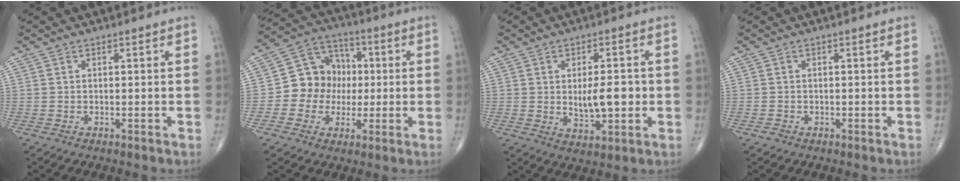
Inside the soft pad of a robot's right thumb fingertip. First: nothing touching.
{"total": 11.3, "force": [-0.5, 10.1, 5.1], "torque": [-0.037, 0.031, -0.017]}
{"total": 7.9, "force": [-0.2, 3.9, 6.9], "torque": [-0.092, -0.006, 0.006]}
{"total": 0.7, "force": [-0.4, 0.5, 0.2], "torque": [-0.003, 0.001, -0.011]}